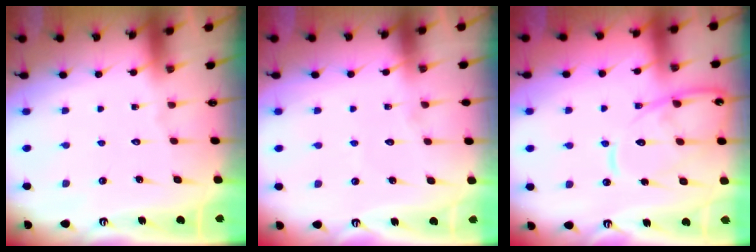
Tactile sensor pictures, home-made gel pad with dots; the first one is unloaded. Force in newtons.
{"total": 2.3, "press": 2.3, "slide": 0.2}
{"total": 13.6, "press": 13.5, "slide": 1.2}